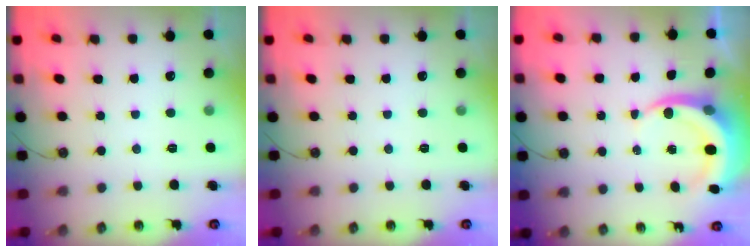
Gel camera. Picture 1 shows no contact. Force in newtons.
{"total": 0.0}
{"total": 6.8, "press": 6.7, "slide": 0.6}